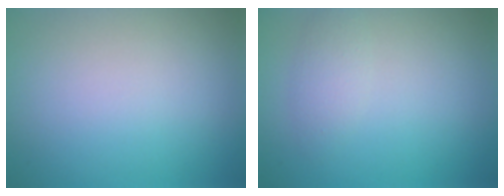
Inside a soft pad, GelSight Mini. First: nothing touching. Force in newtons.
{"total": 1.6, "press": 1.6, "slide": 0.1}